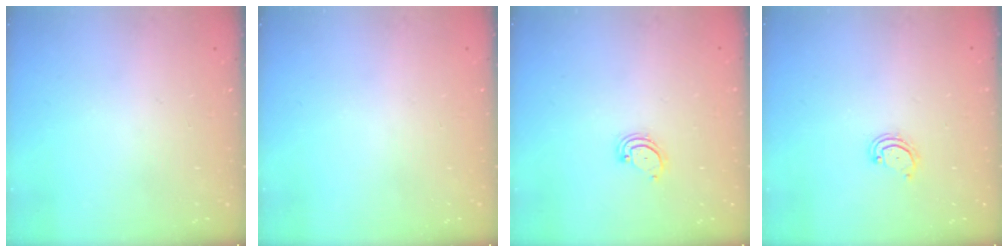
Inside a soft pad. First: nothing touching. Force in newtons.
{"total": 0.0}
{"total": 3.0, "press": 3.0, "slide": 0.4}
{"total": 2.8, "press": 2.8, "slide": 0.2}